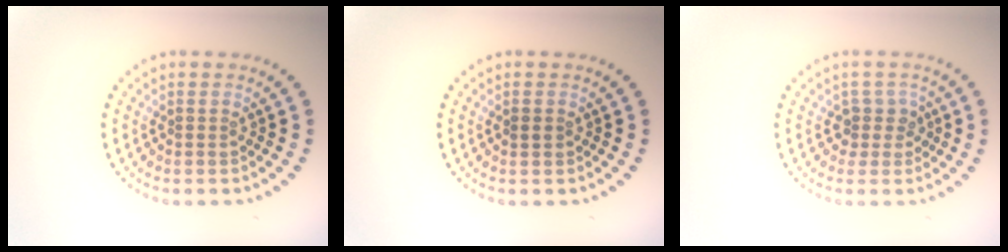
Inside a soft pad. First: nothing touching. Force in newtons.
{"total": 0.8, "press": 0.8, "slide": 0.3}
{"total": 2.0, "press": 1.6, "slide": 1.2}